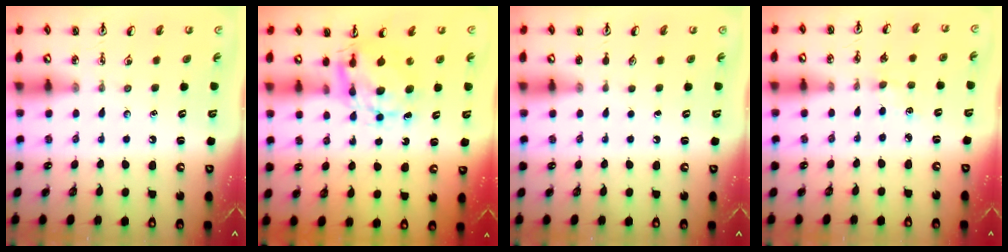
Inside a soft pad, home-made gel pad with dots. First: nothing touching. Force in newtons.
{"total": 7.5, "press": 7.5, "slide": 0.7}
{"total": 0.0}
{"total": 2.0, "press": 2.0, "slide": 0.3}